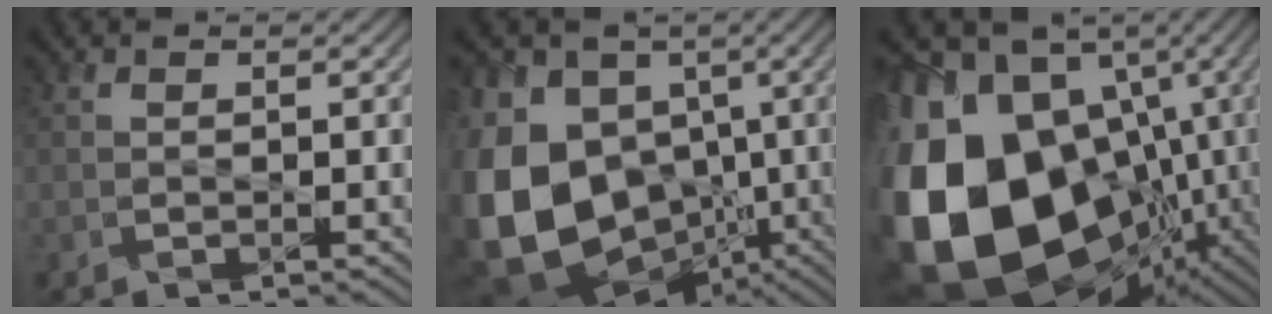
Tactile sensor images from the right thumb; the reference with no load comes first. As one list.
[{"total": 21.3, "force": [-4.0, 16.9, 12.3], "torque": [-0.298, -0.044, -0.066]}, {"total": 22.9, "force": [-3.2, 16.8, 15.3], "torque": [-0.371, -0.059, -0.021]}]